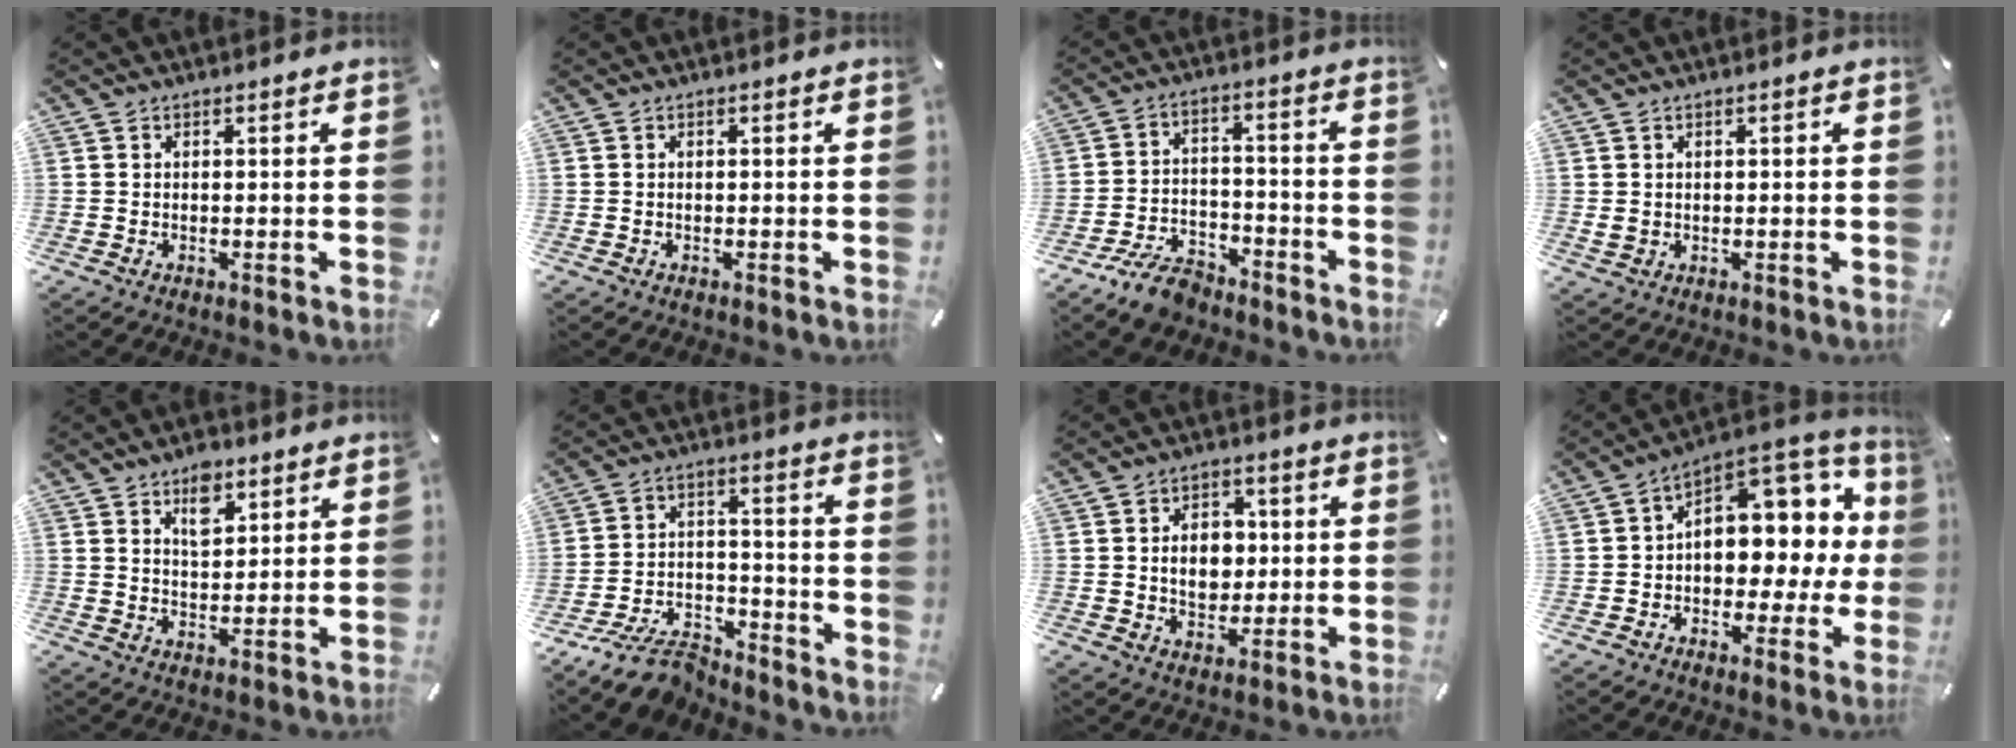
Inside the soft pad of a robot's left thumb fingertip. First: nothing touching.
{"total": 0.0}
{"total": 8.7, "force": [-7.0, 4.0, 3.3], "torque": [-0.054, 0.043, -0.129]}
{"total": 1.6, "force": [0.1, 1.4, 0.7], "torque": [-0.015, 0.004, 0.000]}
{"total": 7.2, "force": [4.3, 4.2, 4.0], "torque": [-0.043, -0.017, 0.071]}
{"total": 10.3, "force": [-8.6, 4.4, 3.8], "torque": [-0.060, 0.048, -0.160]}
{"total": 8.6, "force": [0.5, 6.9, 5.1], "torque": [-0.083, 0.005, 0.005]}
{"total": 11.0, "force": [3.5, 8.2, 6.5], "torque": [-0.066, -0.050, 0.062]}